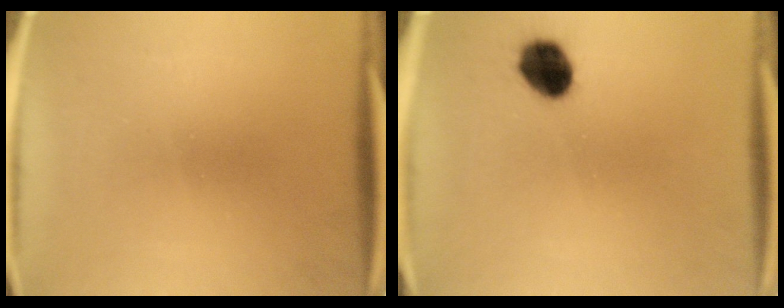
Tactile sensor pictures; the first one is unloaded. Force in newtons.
{"total": 8.0}